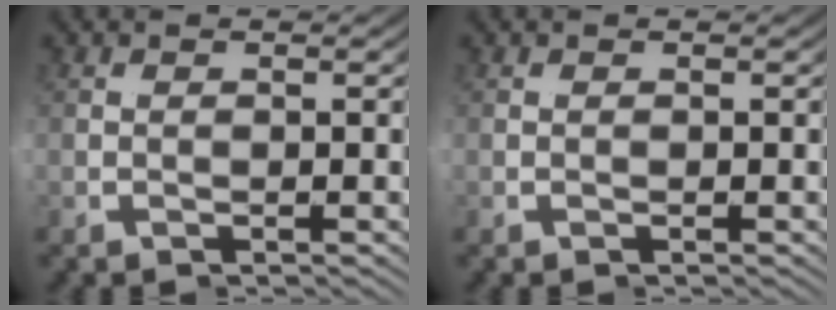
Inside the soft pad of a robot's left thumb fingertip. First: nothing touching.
{"total": 0.0}